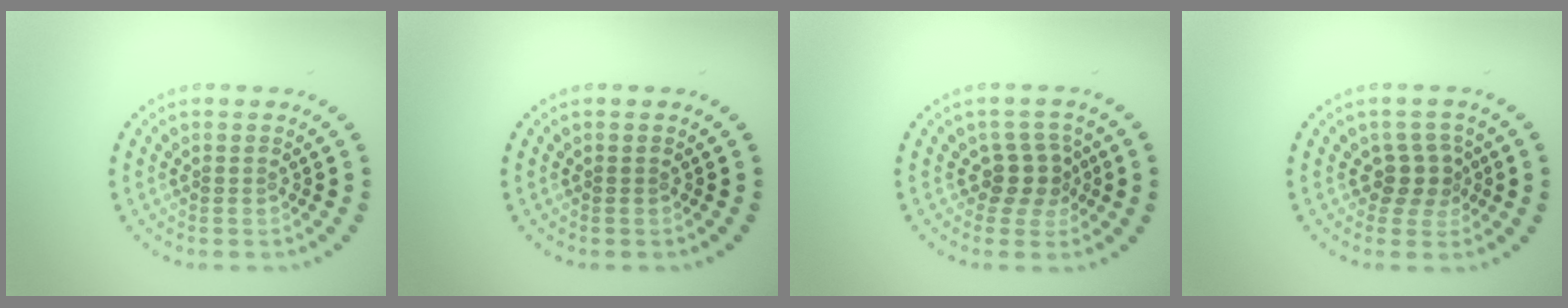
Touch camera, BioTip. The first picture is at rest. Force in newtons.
{"total": 0.0}
{"total": 2.7, "press": 2.2, "slide": 1.6}
{"total": 2.2, "press": 1.8, "slide": 1.3}